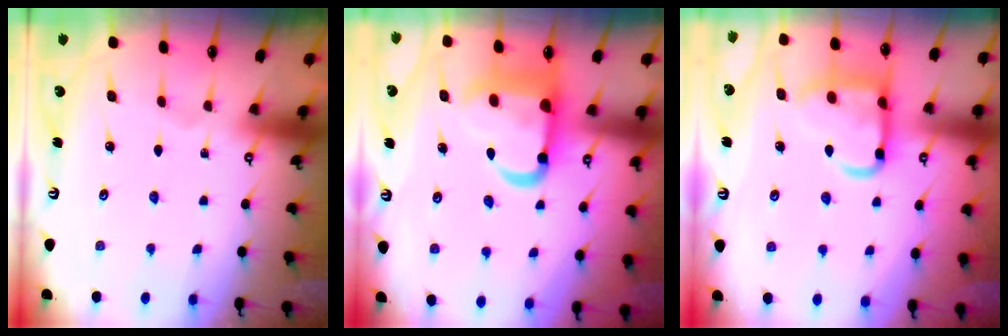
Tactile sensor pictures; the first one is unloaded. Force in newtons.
{"total": 13.6, "press": 13.5, "slide": 1.6}
{"total": 14.7, "press": 14.7, "slide": 1.4}